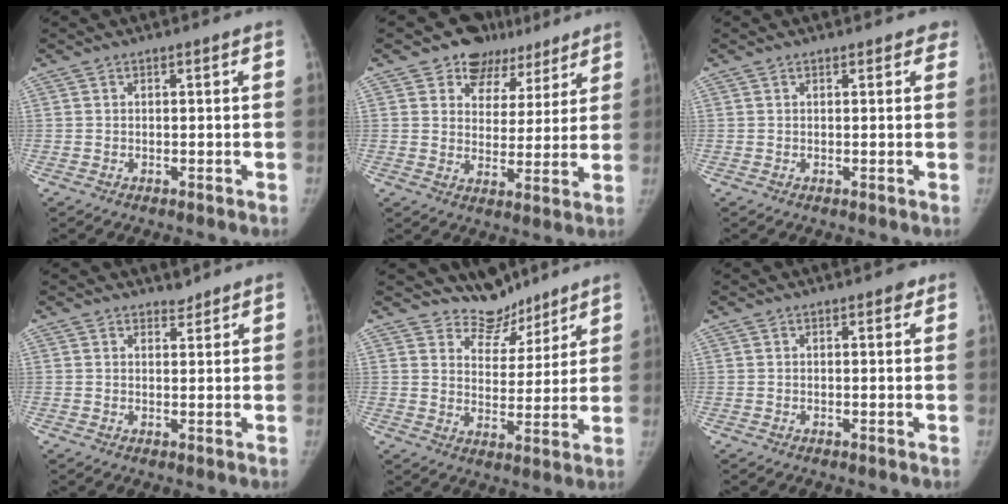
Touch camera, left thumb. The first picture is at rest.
{"total": 10.5, "force": [7.5, 7.2, 1.8], "torque": [0.024, -0.034, 0.103]}
{"total": 1.5, "force": [1.2, 0.9, 0.4], "torque": [0.017, -0.001, 0.007]}
{"total": 1.8, "force": [1.6, 0.8, 0.0], "torque": [0.013, -0.012, 0.021]}
{"total": 7.9, "force": [7.0, 3.7, 0.1], "torque": [0.032, -0.060, 0.120]}
{"total": 1.3, "force": [0.8, 0.7, 0.7], "torque": [0.001, -0.002, 0.005]}